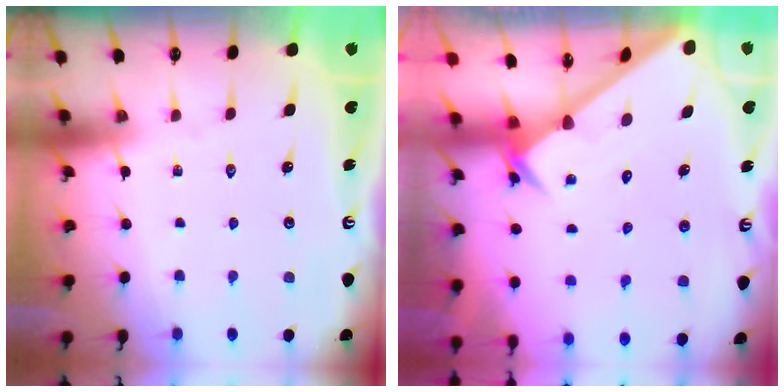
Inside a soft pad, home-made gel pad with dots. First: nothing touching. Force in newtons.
{"total": 2.2, "press": 2.2, "slide": 0.2}